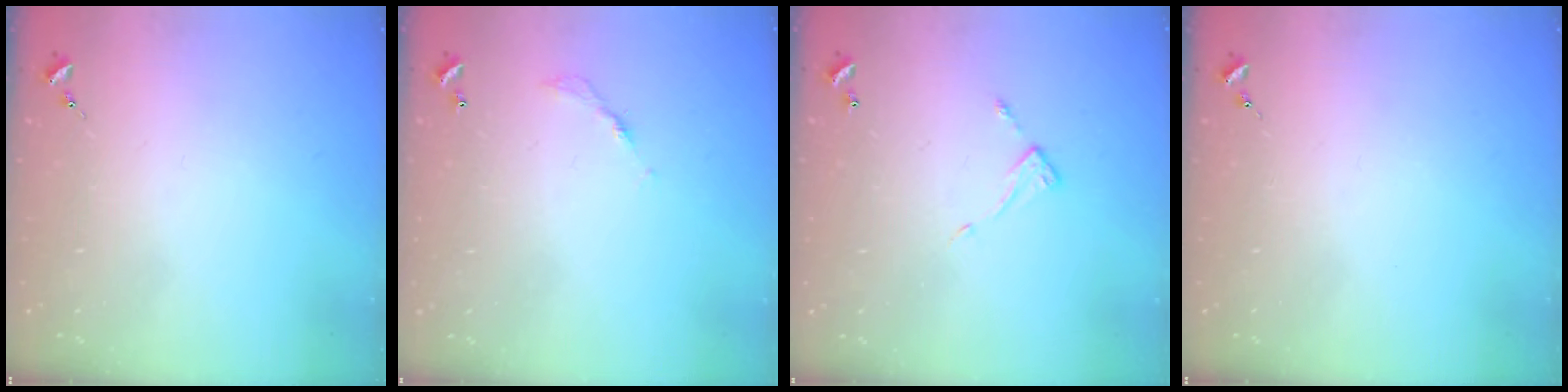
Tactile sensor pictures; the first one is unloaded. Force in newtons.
{"total": 3.6, "press": 3.6, "slide": 0.2}
{"total": 5.1, "press": 5.1, "slide": 0.4}
{"total": 0.0}